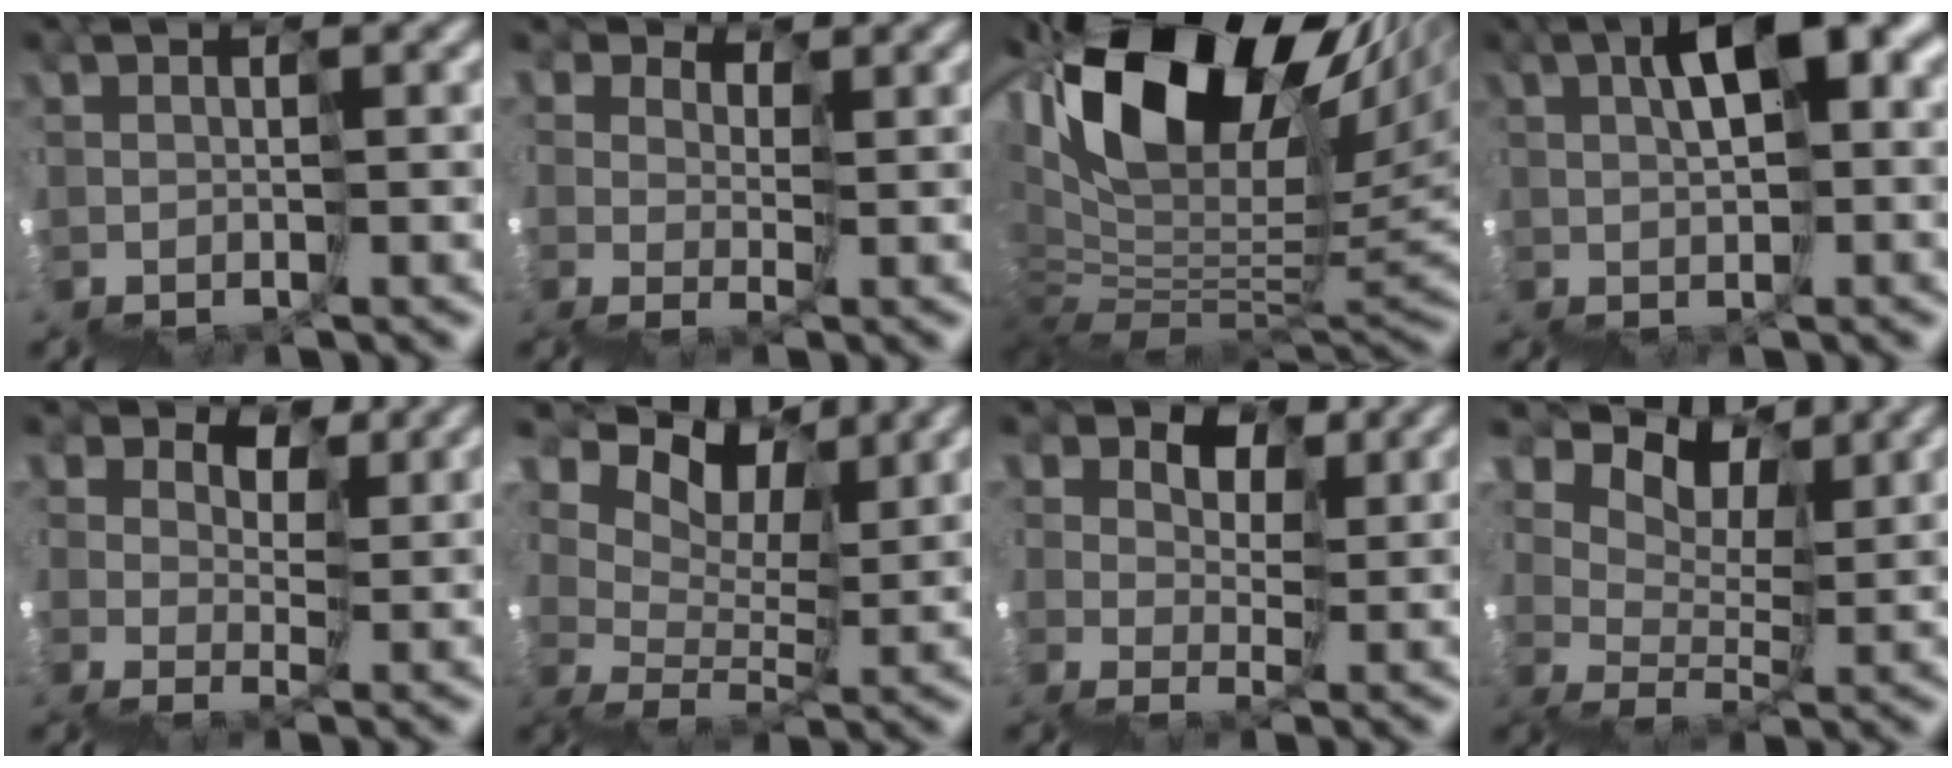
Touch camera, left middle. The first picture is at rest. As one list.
[{"total": 2.7, "force": [2.2, 1.5, 0.3], "torque": [0.004, 0.010, 0.049]}, {"total": 13.0, "force": [6.5, 7.1, 8.7], "torque": [-0.160, 0.023, 0.124]}, {"total": 7.6, "force": [3.1, 3.2, 6.1], "torque": [-0.102, 0.027, 0.049]}, {"total": 5.2, "force": [2.5, 4.1, 2.0], "torque": [-0.024, 0.009, 0.051]}, {"total": 6.3, "force": [6.0, 1.8, 0.0], "torque": [0.005, 0.024, 0.100]}, {"total": 6.0, "force": [3.0, 4.5, 2.4], "torque": [-0.025, 0.016, 0.060]}, {"total": 5.5, "force": [5.3, 0.7, -1.0], "torque": [0.024, 0.022, 0.087]}]